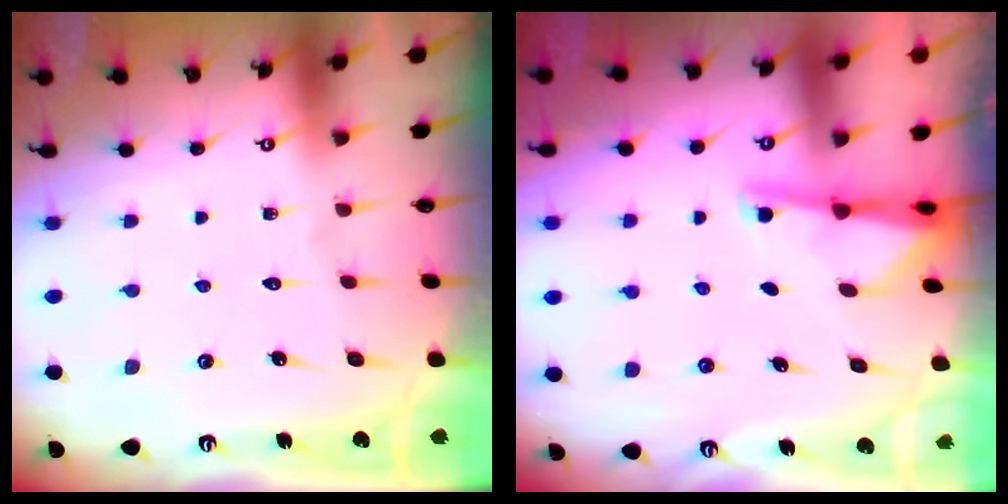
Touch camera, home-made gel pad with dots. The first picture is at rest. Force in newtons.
{"total": 2.9, "press": 2.8, "slide": 0.5}